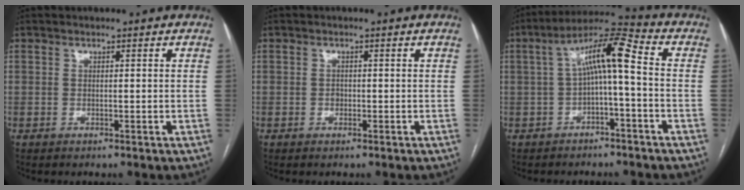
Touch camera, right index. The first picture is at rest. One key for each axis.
{"total": 0.8, "fx": -0.2, "fy": 0.7, "fz": 0.4, "tx": -0.006, "ty": 0.003, "tz": -0.003}
{"total": 8.9, "fx": -0.1, "fy": 1.2, "fz": 8.9, "tx": -0.156, "ty": 0.041, "tz": -0.002}